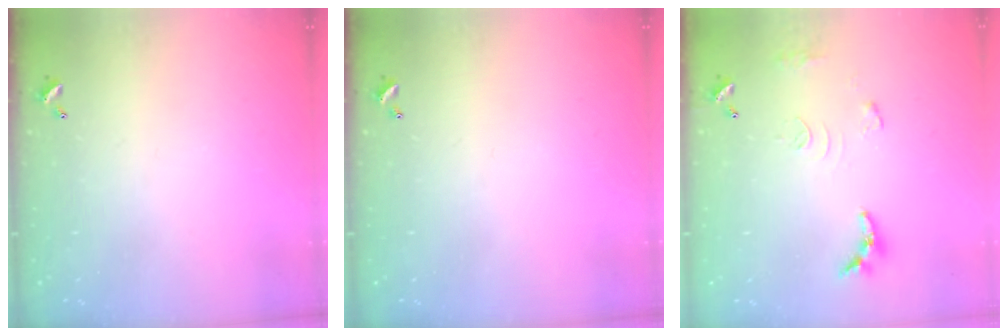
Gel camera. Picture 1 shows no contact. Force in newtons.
{"total": 0.0}
{"total": 10.1, "press": 10.0, "slide": 0.8}